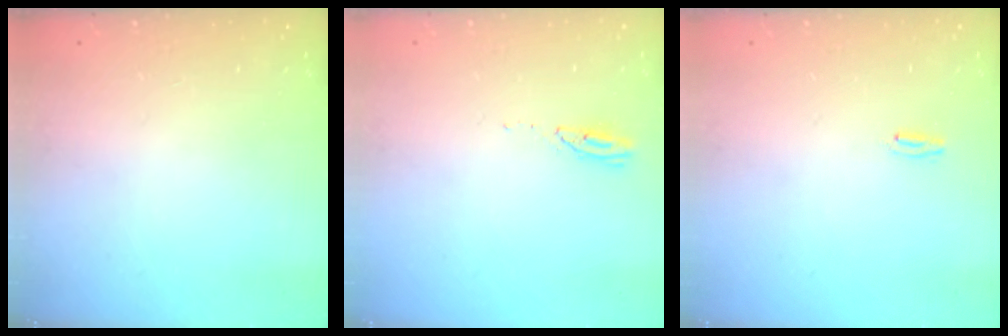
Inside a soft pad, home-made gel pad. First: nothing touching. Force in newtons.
{"total": 3.0, "press": 2.9, "slide": 0.4}
{"total": 3.5, "press": 2.7, "slide": 2.2}